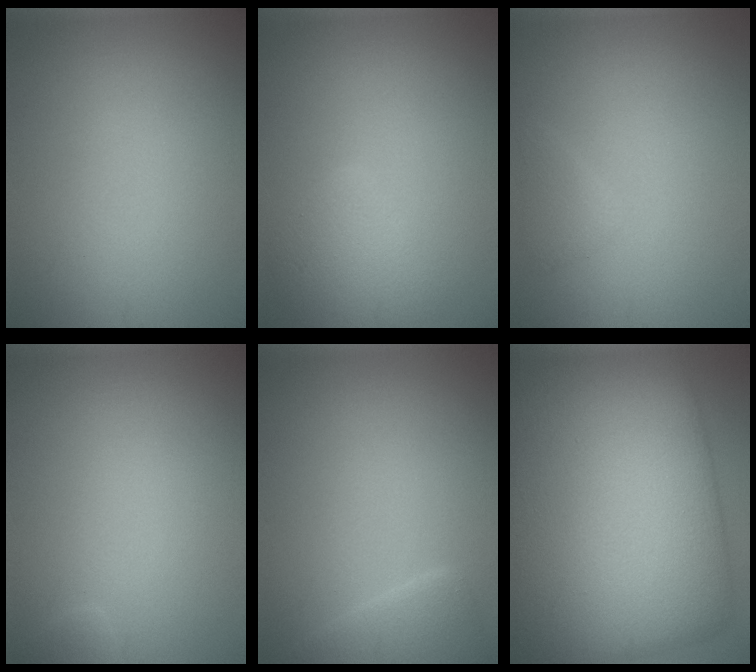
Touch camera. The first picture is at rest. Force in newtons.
{"total": 2.6, "press": 2.6, "slide": 0.2}
{"total": 1.1, "press": 1.1, "slide": 0.1}
{"total": 0.7, "press": 0.7, "slide": 0.1}
{"total": 2.6, "press": 2.6, "slide": 0.3}
{"total": 21.9, "press": 21.8, "slide": 0.9}